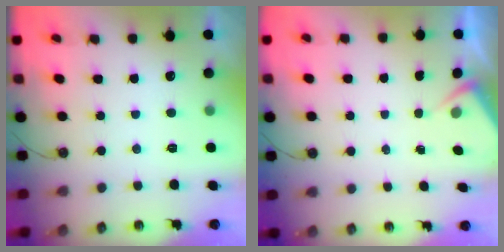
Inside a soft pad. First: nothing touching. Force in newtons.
{"total": 2.4, "press": 2.4, "slide": 0.4}